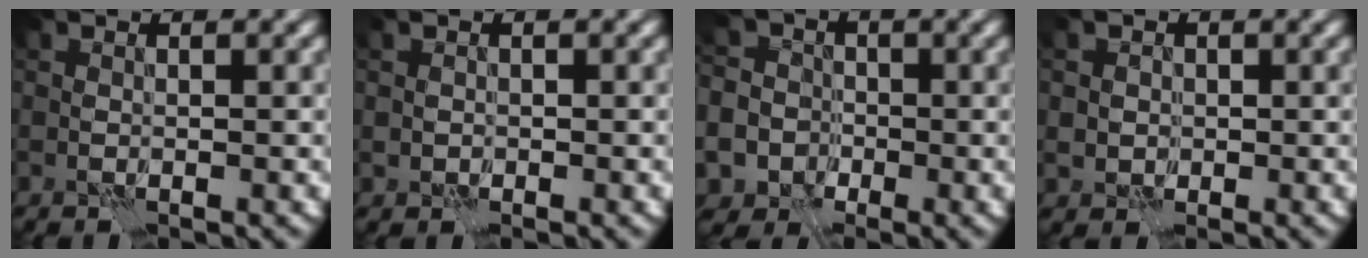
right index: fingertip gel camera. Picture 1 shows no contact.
{"total": 0.7, "force": [-0.1, 0.7, 0.0], "torque": [0.005, -0.001, -0.003]}
{"total": 11.8, "force": [-4.3, 10.7, 2.9], "torque": [-0.072, -0.003, -0.104]}
{"total": 2.2, "force": [0.3, 2.2, 0.4], "torque": [0.007, 0.004, -0.002]}